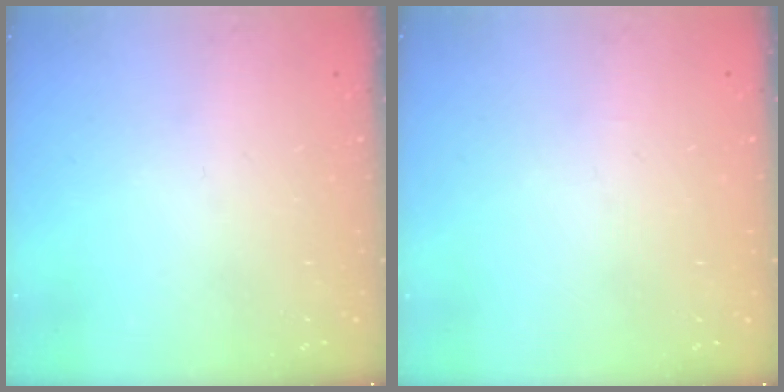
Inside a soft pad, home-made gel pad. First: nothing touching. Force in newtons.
{"total": 0.0}